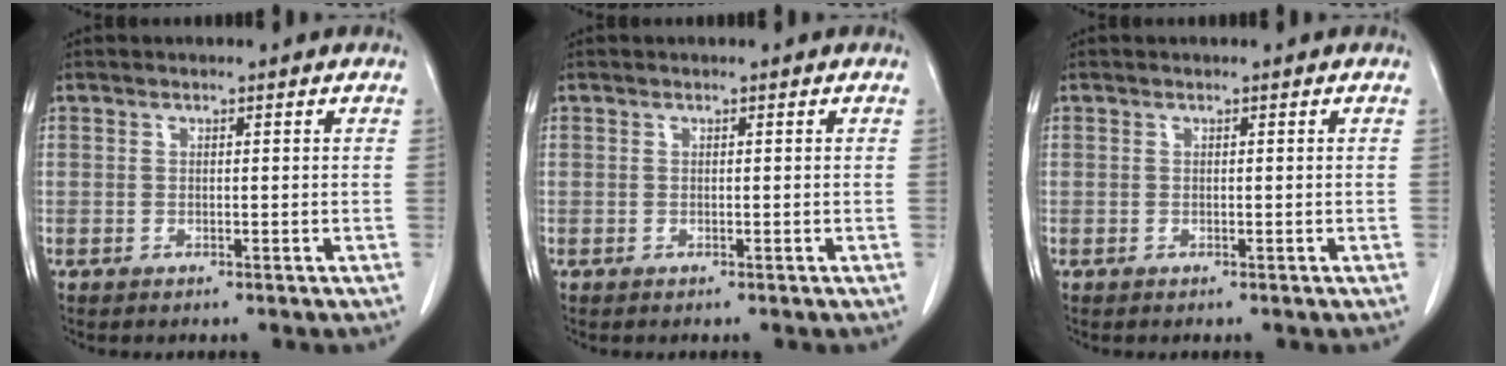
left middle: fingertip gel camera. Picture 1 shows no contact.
{"total": 0.0}
{"total": 0.0}